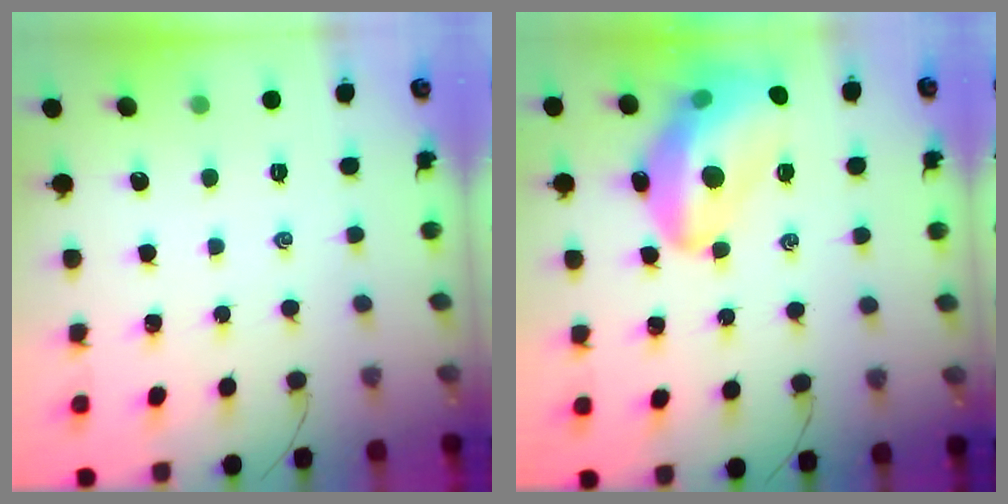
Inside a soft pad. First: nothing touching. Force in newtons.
{"total": 18.8, "press": 18.4, "slide": 4.1}